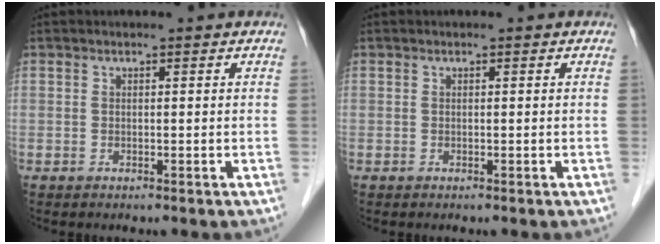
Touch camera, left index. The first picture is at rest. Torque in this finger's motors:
{"motor_torque": [0.06, 0.02, 0.00, -0.01]}